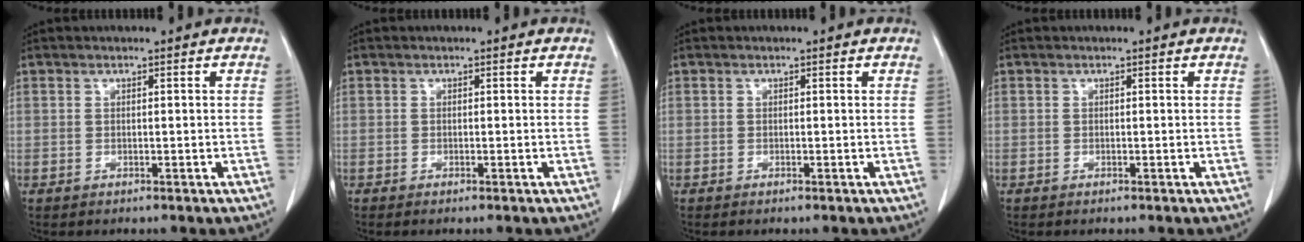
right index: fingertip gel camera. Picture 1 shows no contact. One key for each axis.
{"total": 0.5, "fx": -0.4, "fy": -0.1, "fz": 0.3, "tx": -0.009, "ty": -0.001, "tz": -0.008}
{"total": 0.0}
{"total": 0.0}